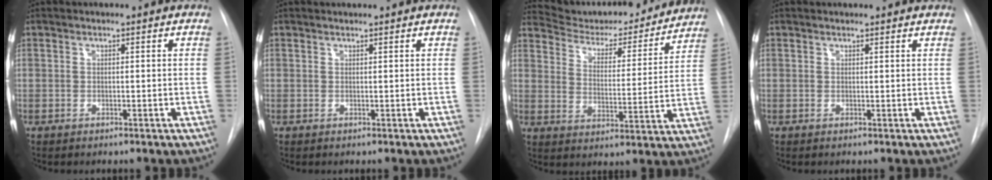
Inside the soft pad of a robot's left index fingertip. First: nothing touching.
{"total": 1.5, "force": [1.4, 0.0, 0.4], "torque": [-0.007, 0.014, 0.023]}
{"total": 19.8, "force": [18.7, 3.7, 5.5], "torque": [-0.069, -0.017, 0.258]}
{"total": 3.2, "force": [3.0, 0.5, 0.7], "torque": [-0.014, 0.017, 0.031]}